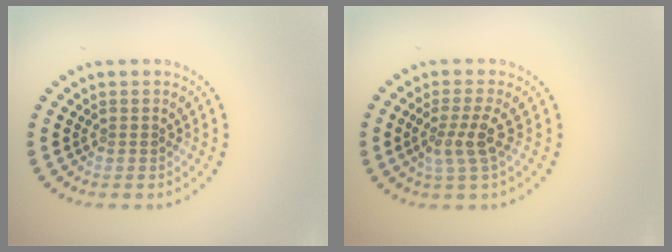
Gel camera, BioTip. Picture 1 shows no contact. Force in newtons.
{"total": 2.7, "press": 2.0, "slide": 1.8}